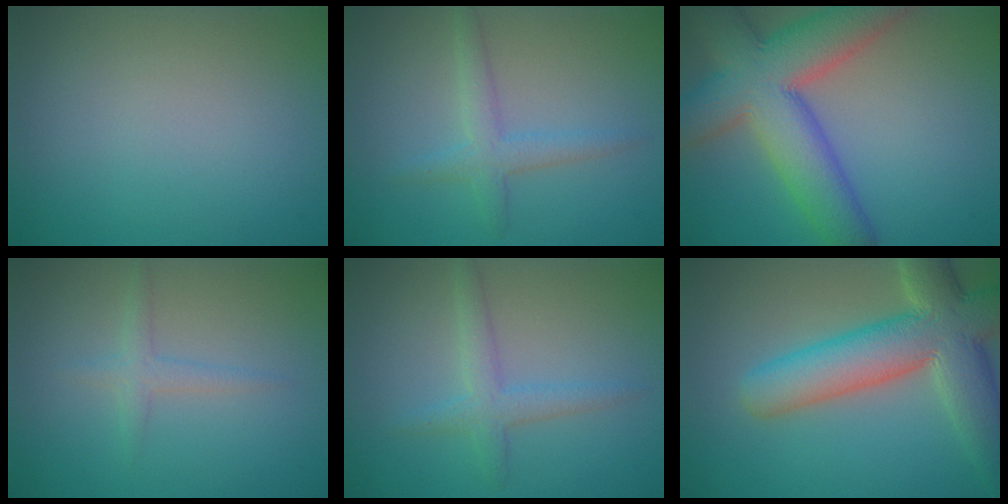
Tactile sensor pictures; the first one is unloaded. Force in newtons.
{"total": 2.4, "press": 2.4, "slide": 0.2}
{"total": 9.4, "press": 9.4, "slide": 0.7}
{"total": 1.5, "press": 1.5, "slide": 0.1}
{"total": 2.4, "press": 2.4, "slide": 0.2}
{"total": 9.7, "press": 9.7, "slide": 1.0}